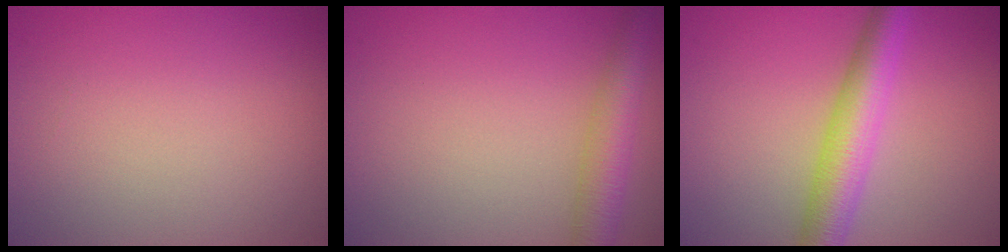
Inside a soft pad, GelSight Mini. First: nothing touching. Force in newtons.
{"total": 4.0, "press": 4.0, "slide": 0.2}
{"total": 5.0, "press": 5.0, "slide": 0.2}